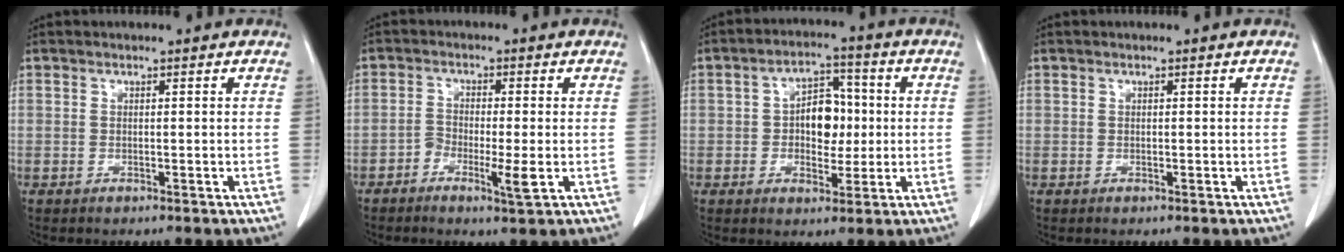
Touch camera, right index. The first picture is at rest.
{"total": 4.4, "force": [-1.7, 0.8, 4.0], "torque": [-0.069, -0.002, -0.028]}
{"total": 7.4, "force": [0.2, 4.5, 5.9], "torque": [-0.090, 0.020, 0.004]}
{"total": 0.0}